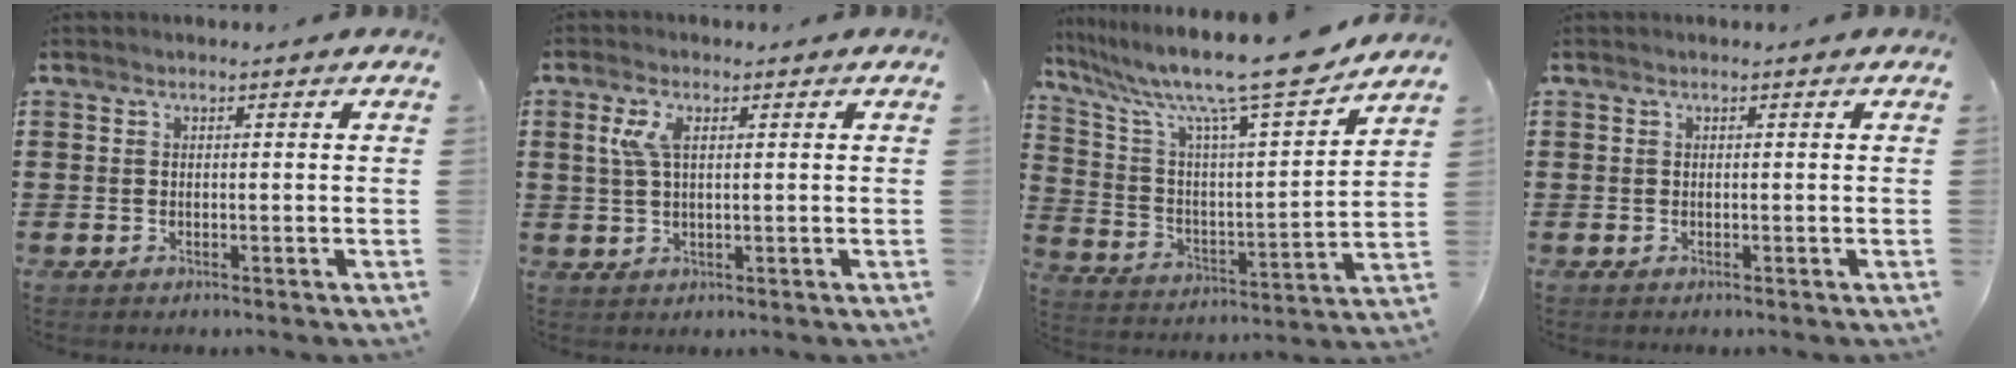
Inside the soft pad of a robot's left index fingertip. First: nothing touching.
{"total": 3.9, "force": [1.2, 1.5, 3.4], "torque": [-0.088, 0.003, 0.014]}
{"total": 13.6, "force": [11.4, 0.7, 7.4], "torque": [-0.169, -0.077, 0.185]}
{"total": 0.0}